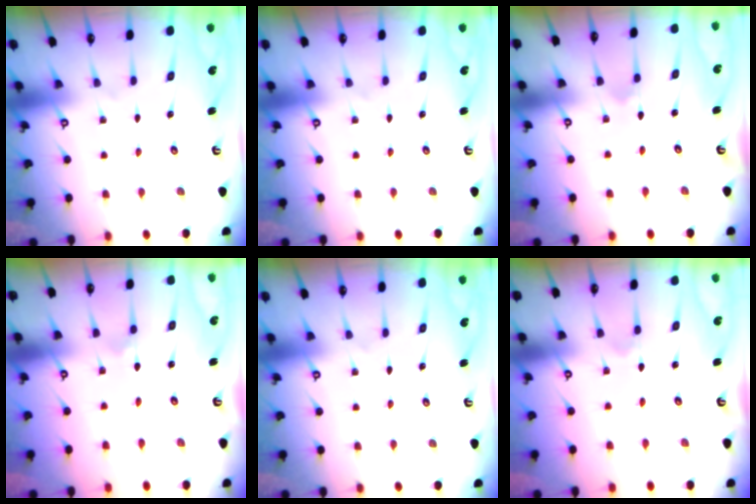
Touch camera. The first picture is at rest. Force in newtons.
{"total": 0.0}
{"total": 2.0, "press": 2.0, "slide": 0.2}
{"total": 2.0, "press": 2.0, "slide": 0.1}
{"total": 0.0}
{"total": 1.8, "press": 1.8, "slide": 0.4}